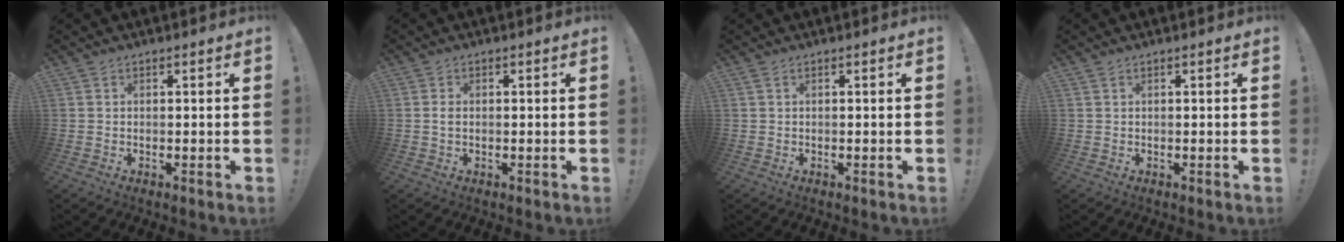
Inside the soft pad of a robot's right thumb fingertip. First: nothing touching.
{"total": 1.2, "force": [-0.1, 0.8, 0.9], "torque": [-0.021, 0.006, -0.001]}
{"total": 0.6, "force": [0.2, 0.1, 0.5], "torque": [-0.011, 0.000, 0.004]}
{"total": 0.0}